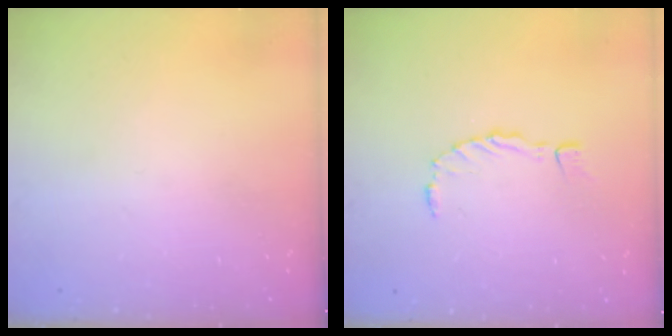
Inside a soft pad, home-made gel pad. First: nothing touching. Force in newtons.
{"total": 1.5, "press": 1.5, "slide": 0.2}